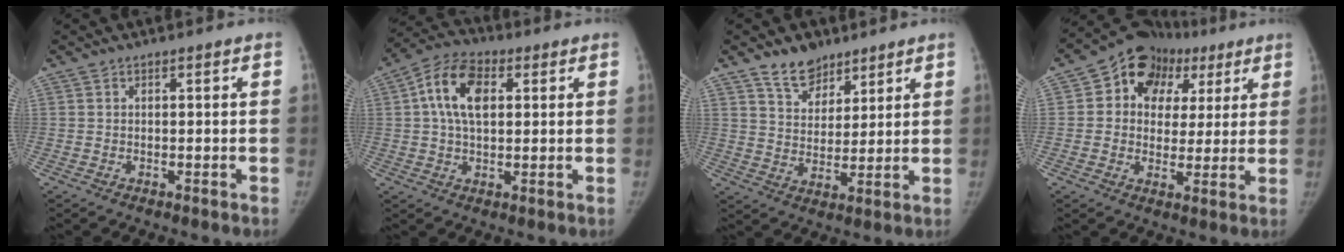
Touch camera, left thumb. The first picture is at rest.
{"total": 10.4, "force": [2.5, 6.3, 8.0], "torque": [-0.140, 0.015, 0.037]}
{"total": 8.1, "force": [5.9, 4.9, 2.6], "torque": [-0.013, -0.041, 0.107]}
{"total": 15.0, "force": [5.5, 11.8, 7.4], "torque": [-0.055, 0.020, 0.081]}